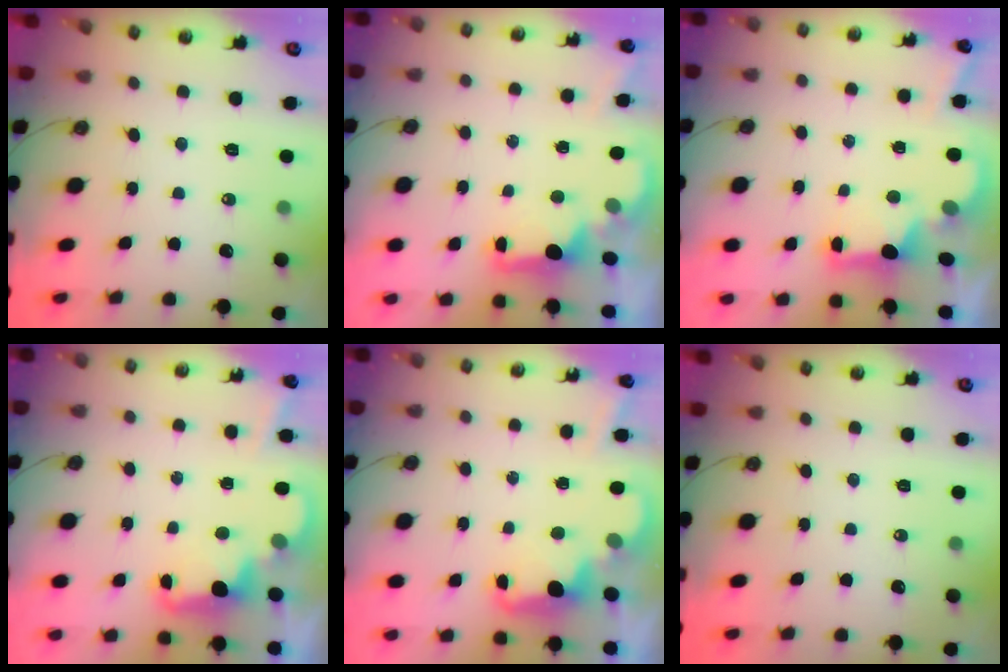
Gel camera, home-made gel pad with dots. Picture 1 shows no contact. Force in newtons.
{"total": 2.0, "press": 1.9, "slide": 0.7}
{"total": 2.5, "press": 2.4, "slide": 0.7}
{"total": 2.4, "press": 2.3, "slide": 0.5}
{"total": 2.4, "press": 2.3, "slide": 0.5}
{"total": 0.0}